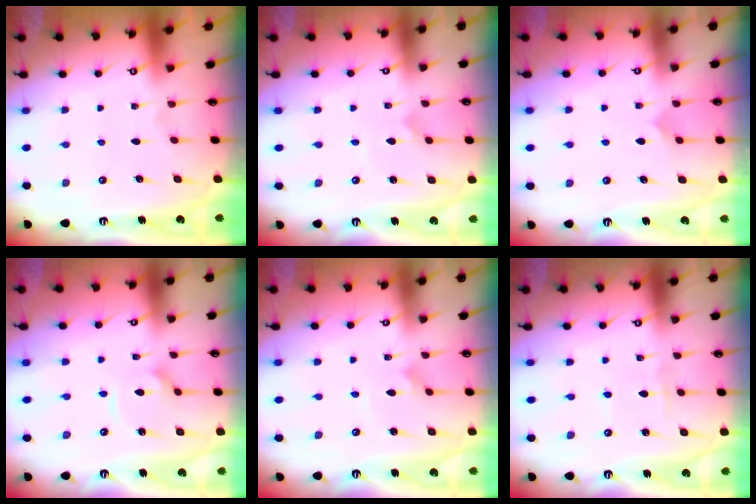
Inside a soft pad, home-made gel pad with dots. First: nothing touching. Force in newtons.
{"total": 2.9, "press": 2.9, "slide": 0.1}
{"total": 4.6, "press": 4.6, "slide": 0.4}
{"total": 4.7, "press": 4.6, "slide": 0.5}
{"total": 2.3, "press": 2.3, "slide": 0.1}
{"total": 1.8, "press": 1.7, "slide": 0.2}